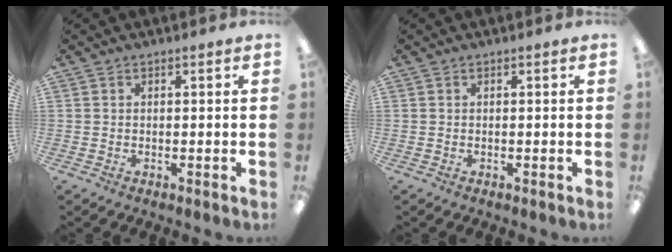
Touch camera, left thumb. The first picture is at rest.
{"total": 0.0}